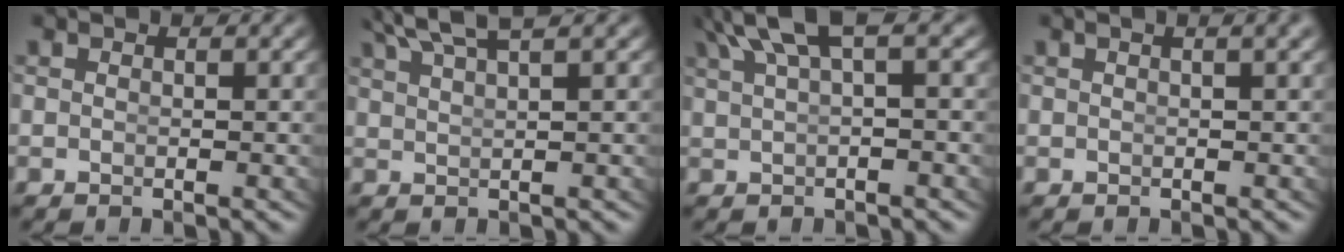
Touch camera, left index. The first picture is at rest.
{"total": 3.6, "force": [3.1, 0.0, 1.9], "torque": [-0.031, 0.005, 0.058]}
{"total": 4.4, "force": [2.6, 0.9, 3.4], "torque": [-0.057, 0.012, 0.047]}
{"total": 2.3, "force": [1.1, 0.1, 2.1], "torque": [-0.013, 0.017, 0.011]}